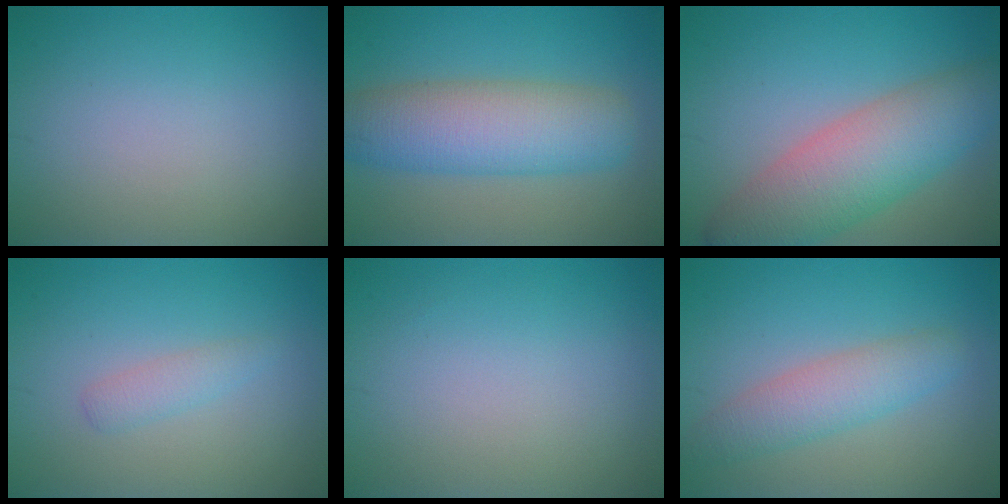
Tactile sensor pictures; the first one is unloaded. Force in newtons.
{"total": 7.6, "press": 7.6, "slide": 0.3}
{"total": 8.0, "press": 8.0, "slide": 0.3}
{"total": 1.4, "press": 1.4, "slide": 0.0}
{"total": 0.0}
{"total": 3.8, "press": 3.8, "slide": 0.1}